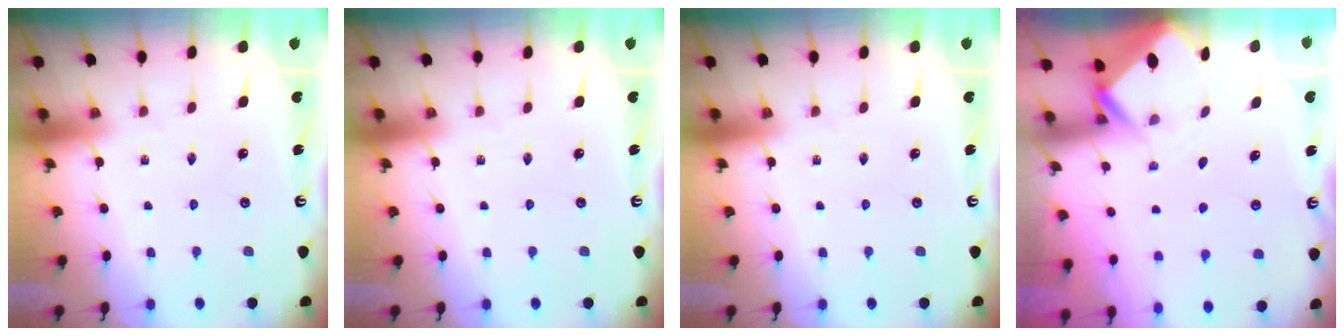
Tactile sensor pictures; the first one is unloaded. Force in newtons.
{"total": 0.0}
{"total": 0.0}
{"total": 2.4, "press": 2.4, "slide": 0.1}